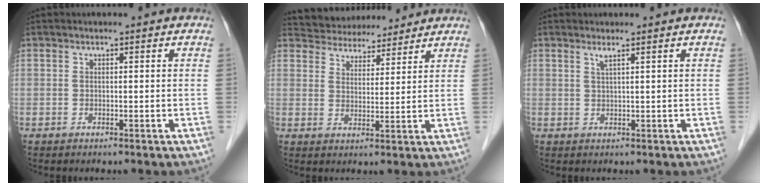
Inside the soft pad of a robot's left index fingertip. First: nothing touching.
{"total": 9.5, "force": [9.0, 2.7, 1.4], "torque": [-0.019, 0.020, 0.136]}
{"total": 1.3, "force": [0.8, -0.4, 1.0], "torque": [-0.026, -0.005, 0.019]}